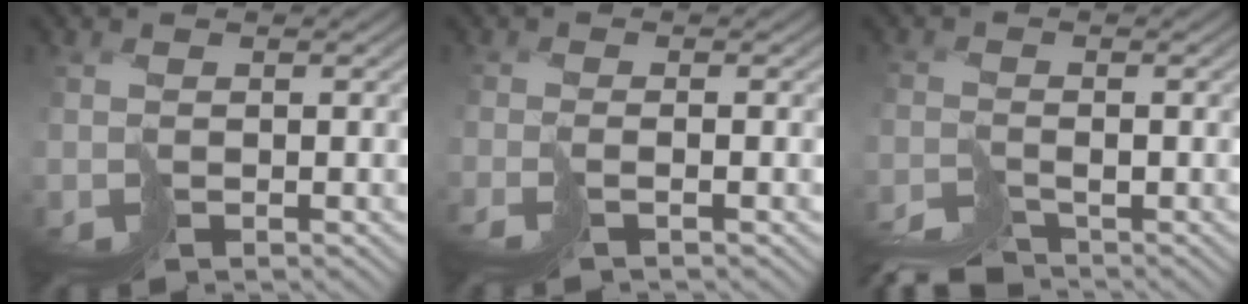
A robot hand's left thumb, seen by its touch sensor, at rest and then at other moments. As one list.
[{"total": 1.7, "force": [-0.8, -1.5, -0.3], "torque": [0.015, 0.005, -0.018]}, {"total": 4.8, "force": [-4.8, 0.0, 0.6], "torque": [0.005, -0.004, -0.083]}]